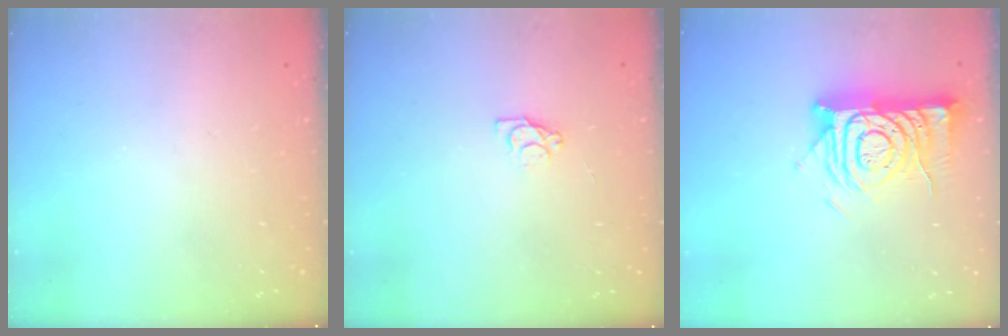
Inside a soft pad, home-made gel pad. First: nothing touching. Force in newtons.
{"total": 4.1, "press": 4.1, "slide": 0.4}
{"total": 12.4, "press": 12.4, "slide": 0.9}